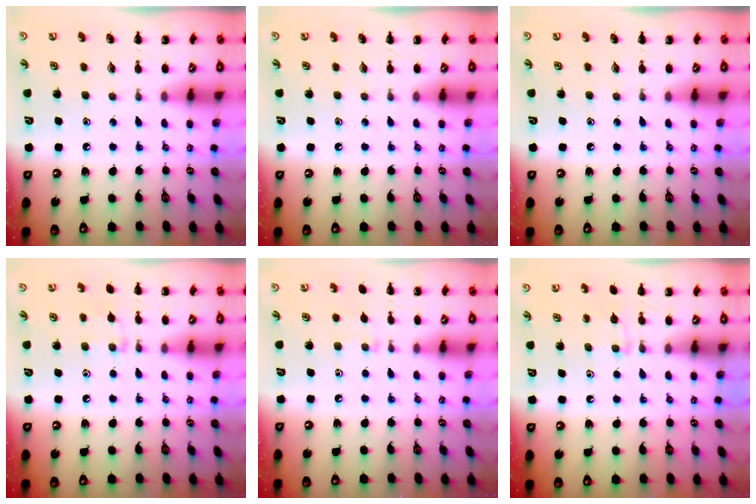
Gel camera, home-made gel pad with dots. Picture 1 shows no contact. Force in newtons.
{"total": 0.0}
{"total": 0.0}
{"total": 6.5, "press": 6.1, "slide": 2.3}
{"total": 4.4, "press": 4.2, "slide": 1.5}
{"total": 6.6, "press": 6.3, "slide": 2.1}